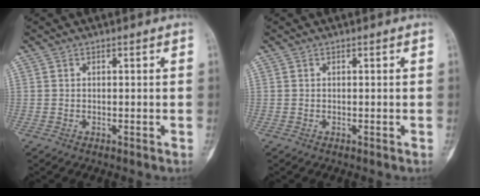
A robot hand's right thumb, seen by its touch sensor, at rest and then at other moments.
{"total": 0.0}